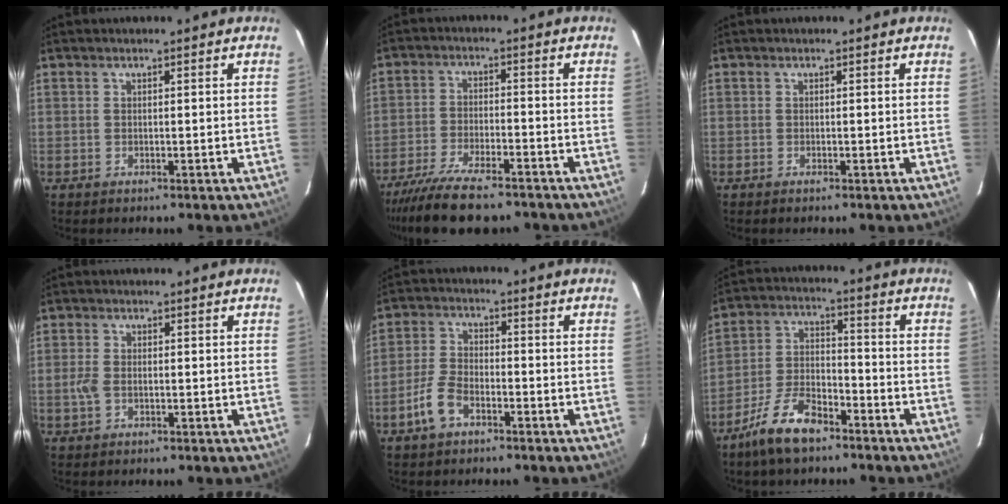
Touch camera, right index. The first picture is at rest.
{"total": 13.5, "force": [-11.2, 3.3, 6.7], "torque": [-0.152, -0.026, -0.190]}
{"total": 0.0}
{"total": 2.8, "force": [-0.7, 1.6, 2.1], "torque": [-0.050, 0.000, -0.013]}
{"total": 6.3, "force": [-3.7, 3.2, 4.0], "torque": [-0.091, 0.008, -0.071]}
{"total": 10.9, "force": [-7.9, 4.2, 6.2], "torque": [-0.137, 0.005, -0.146]}